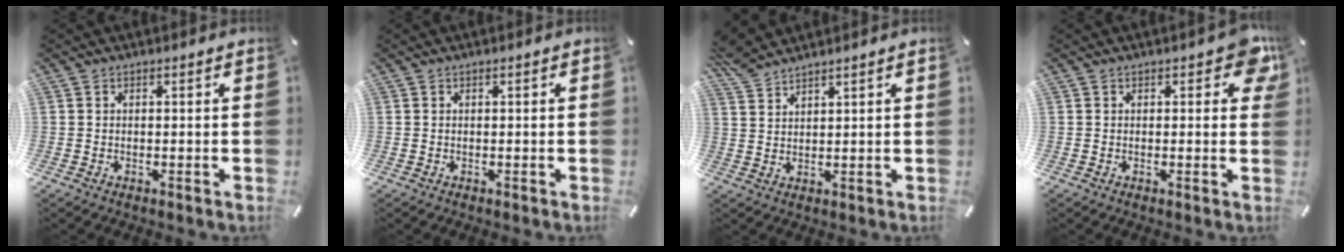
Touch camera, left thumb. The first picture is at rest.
{"total": 0.0}
{"total": 4.7, "force": [4.4, 0.7, 1.6], "torque": [-0.045, -0.017, 0.085]}
{"total": 5.1, "force": [2.0, 2.7, 3.8], "torque": [-0.039, -0.002, 0.028]}